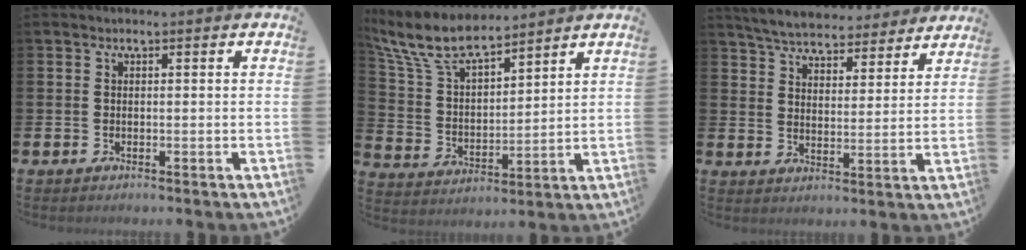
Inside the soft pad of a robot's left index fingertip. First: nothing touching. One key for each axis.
{"total": 9.1, "fx": 8.2, "fy": 2.4, "fz": 3.4, "tx": -0.102, "ty": -0.038, "tz": 0.149}
{"total": 6.1, "fx": 5.9, "fy": 1.1, "fz": 0.9, "tx": -0.037, "ty": -0.038, "tz": 0.103}